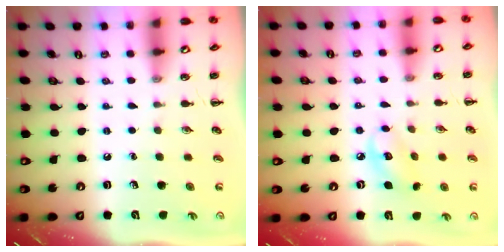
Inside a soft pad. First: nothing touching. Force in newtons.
{"total": 6.7, "press": 6.7, "slide": 1.1}